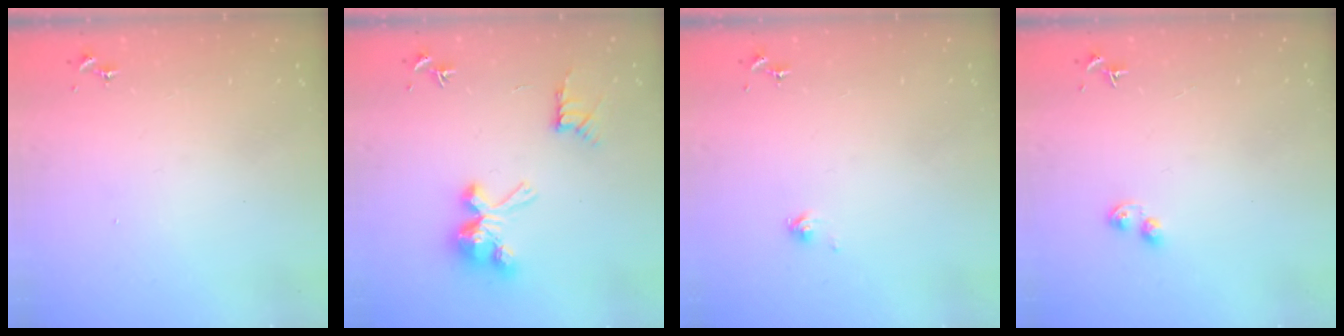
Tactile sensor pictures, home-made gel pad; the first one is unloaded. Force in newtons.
{"total": 10.8, "press": 10.8, "slide": 0.6}
{"total": 2.1, "press": 2.1, "slide": 0.2}
{"total": 3.8, "press": 3.8, "slide": 0.4}